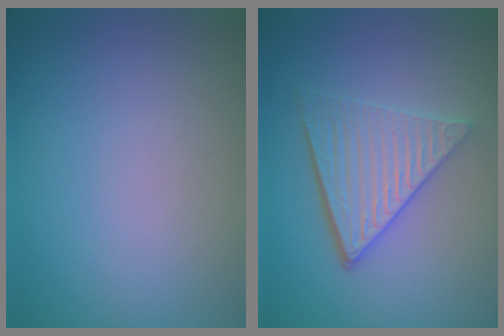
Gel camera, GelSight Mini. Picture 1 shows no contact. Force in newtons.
{"total": 5.2, "press": 3.8, "slide": 3.5}